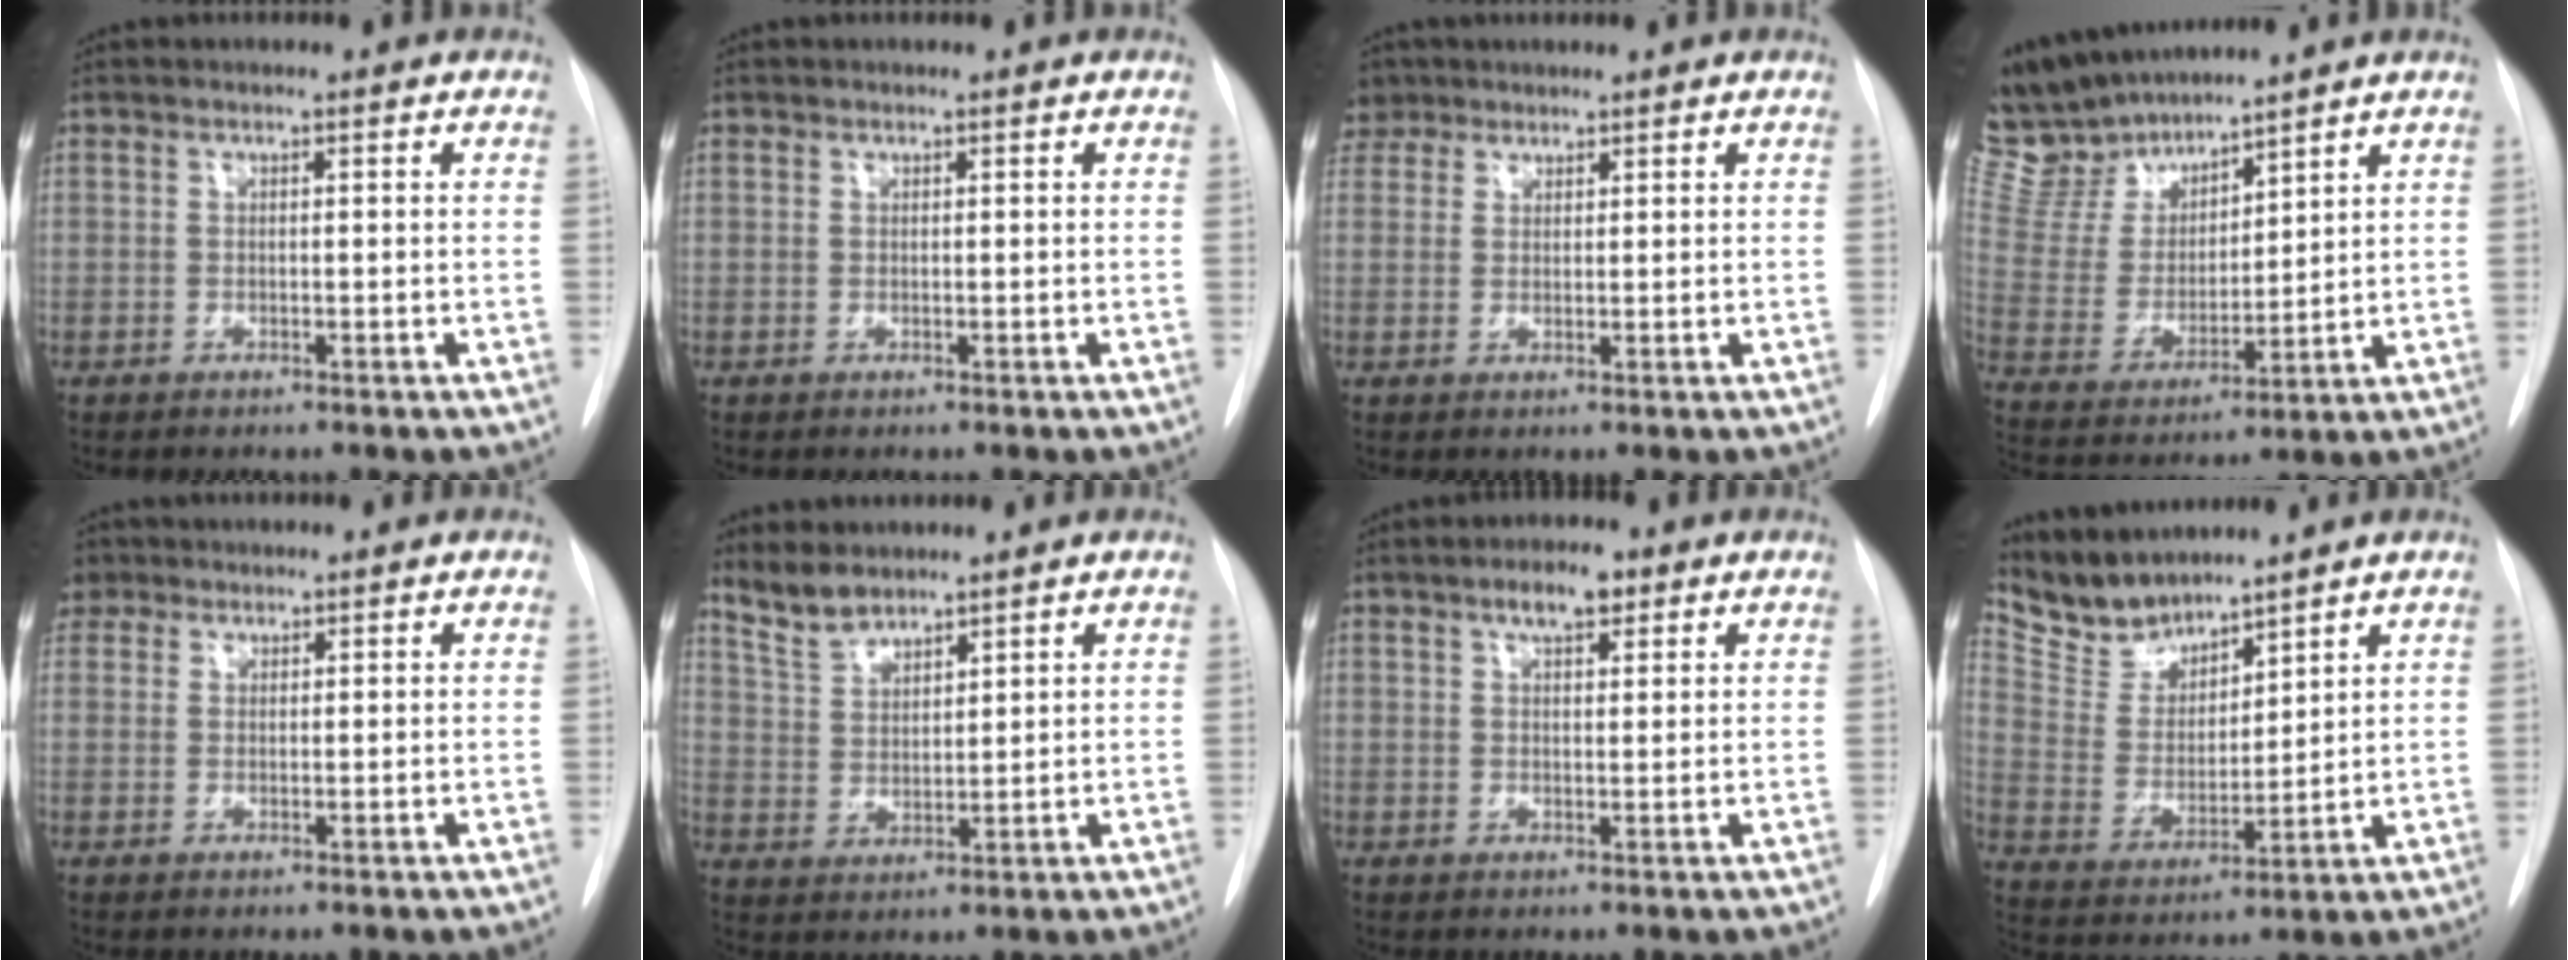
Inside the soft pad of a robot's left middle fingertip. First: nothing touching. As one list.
[{"total": 0.0}, {"total": 4.9, "force": [3.7, 3.1, 0.6], "torque": [-0.007, 0.012, 0.073]}, {"total": 13.2, "force": [12.0, 3.7, 4.0], "torque": [-0.092, 0.008, 0.246]}, {"total": 3.7, "force": [2.5, 2.7, 0.5], "torque": [-0.008, 0.011, 0.048]}, {"total": 5.6, "force": [5.1, 1.7, 1.5], "torque": [-0.035, 0.004, 0.112]}, {"total": 4.2, "force": [2.5, 1.6, 2.9], "torque": [-0.053, 0.007, 0.042]}, {"total": 8.7, "force": [8.3, 2.4, 1.0], "torque": [-0.033, 0.005, 0.180]}]